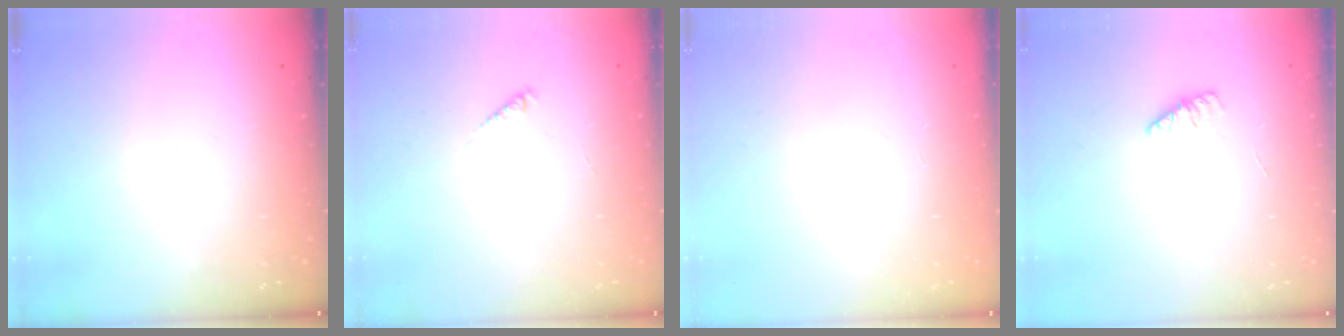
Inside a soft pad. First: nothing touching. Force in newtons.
{"total": 0.5, "press": 0.5, "slide": 0.2}
{"total": 0.0}
{"total": 1.9, "press": 1.9, "slide": 0.4}